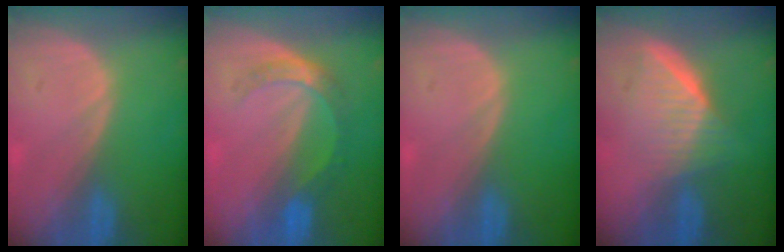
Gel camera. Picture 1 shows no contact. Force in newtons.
{"total": 5.4, "press": 4.8, "slide": 2.4}
{"total": 0.0}
{"total": 6.8, "press": 6.1, "slide": 3.1}